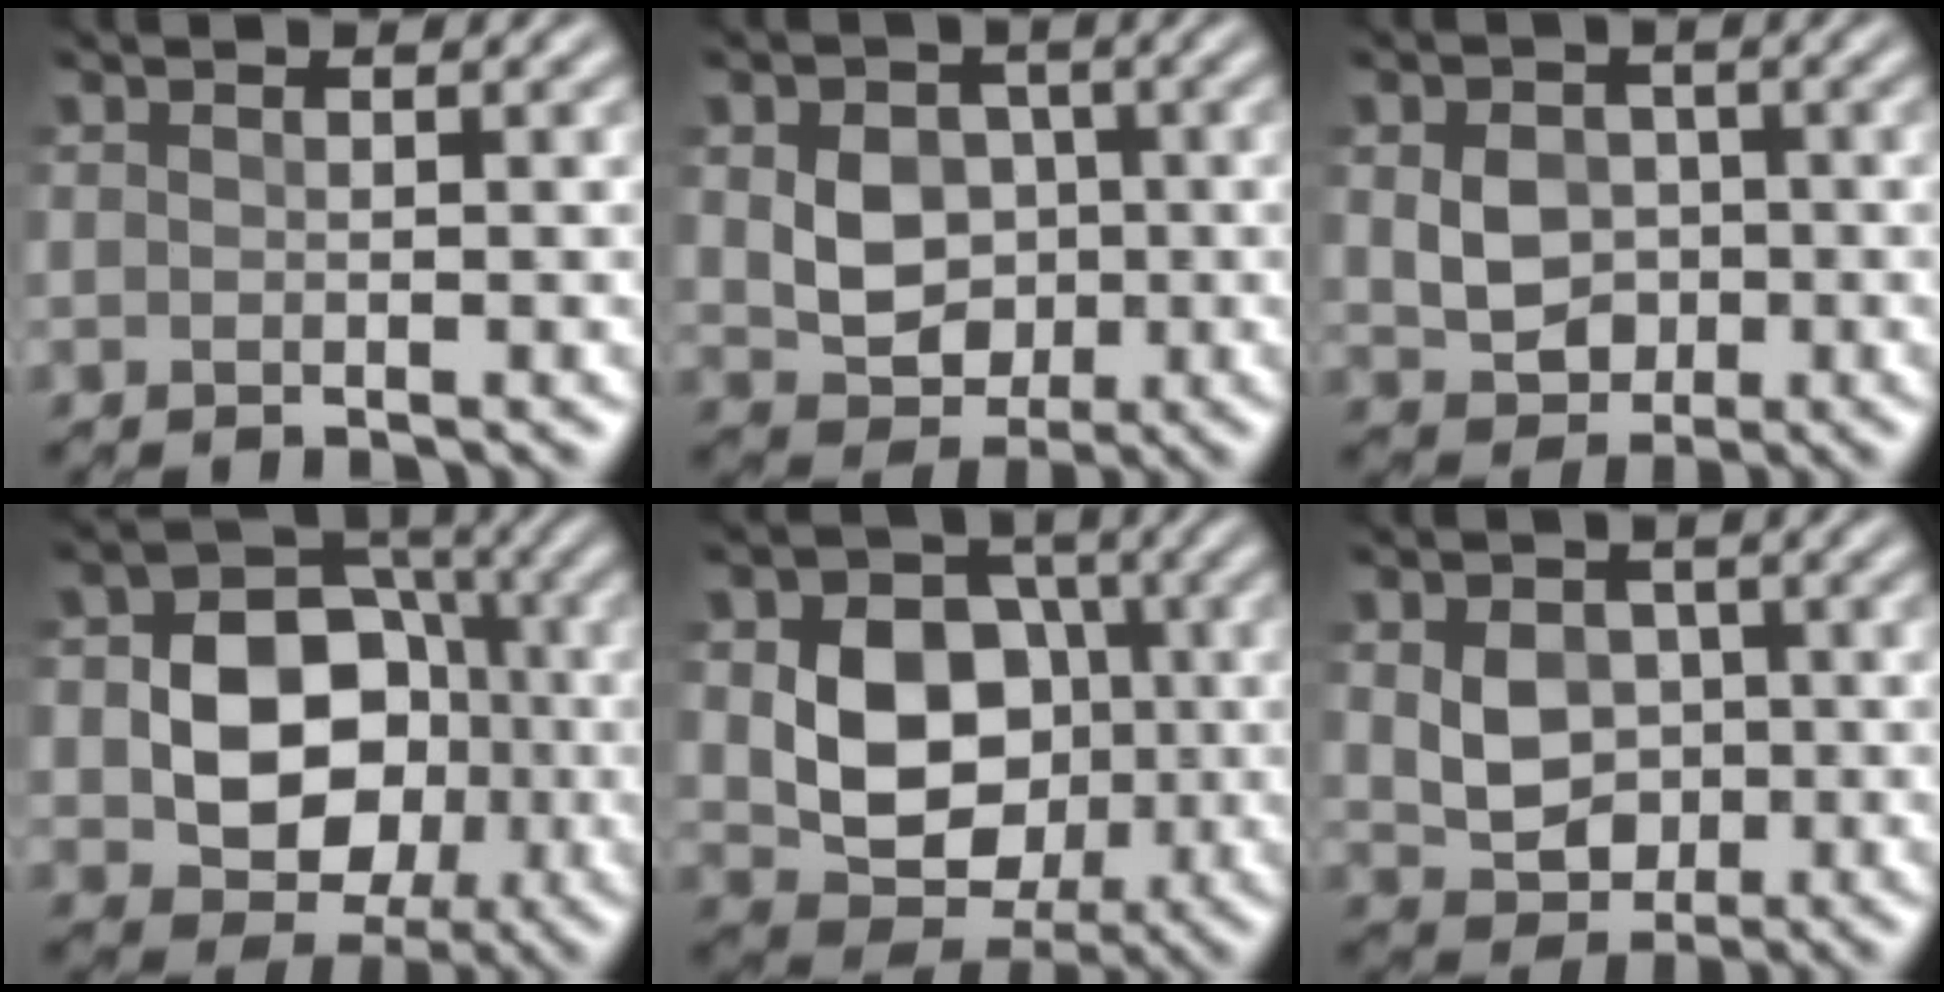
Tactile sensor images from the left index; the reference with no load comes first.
{"total": 5.4, "force": [-0.1, 4.3, 3.2], "torque": [-0.057, -0.007, -0.003]}
{"total": 4.4, "force": [-0.4, 3.5, 2.6], "torque": [-0.046, -0.008, -0.006]}
{"total": 9.5, "force": [-1.4, 7.4, 5.8], "torque": [-0.085, -0.002, -0.031]}
{"total": 8.9, "force": [-0.3, 6.9, 5.5], "torque": [-0.100, -0.012, -0.010]}
{"total": 4.8, "force": [-0.2, 3.8, 3.0], "torque": [-0.058, -0.009, -0.003]}